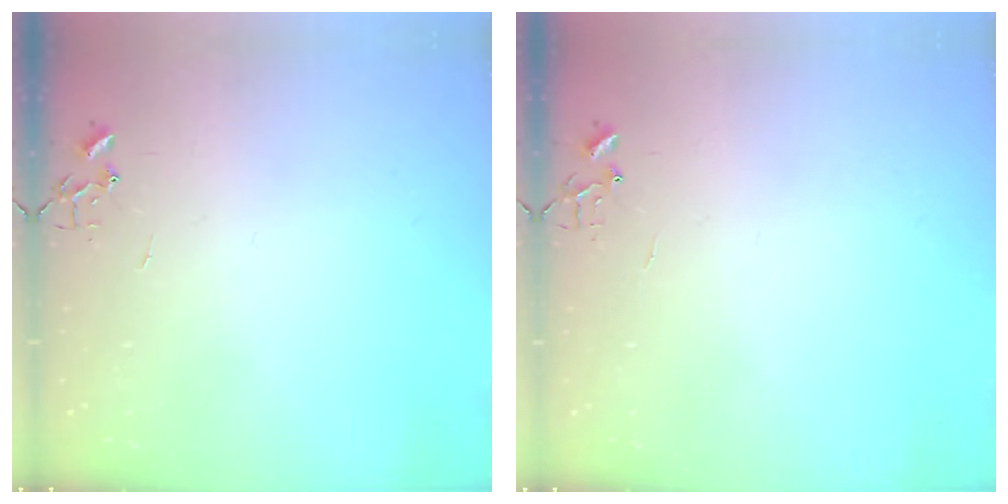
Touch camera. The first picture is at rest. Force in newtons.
{"total": 6.4, "press": 6.4, "slide": 0.6}